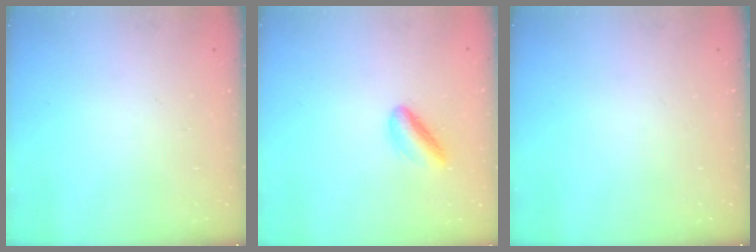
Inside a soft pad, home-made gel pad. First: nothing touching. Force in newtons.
{"total": 5.7, "press": 5.6, "slide": 0.7}
{"total": 0.0}